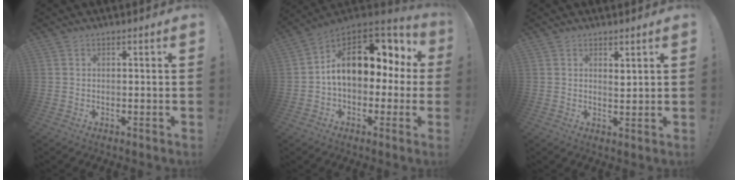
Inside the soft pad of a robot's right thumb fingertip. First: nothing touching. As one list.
[{"total": 17.4, "force": [3.9, 10.9, 13.0], "torque": [-0.179, -0.011, 0.075]}, {"total": 2.3, "force": [2.1, 0.9, 0.5], "torque": [0.009, -0.014, 0.033]}]